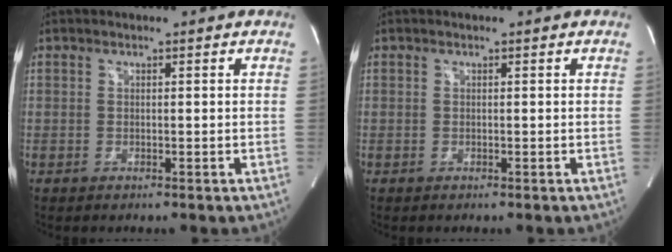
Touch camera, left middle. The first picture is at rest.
{"total": 0.0}